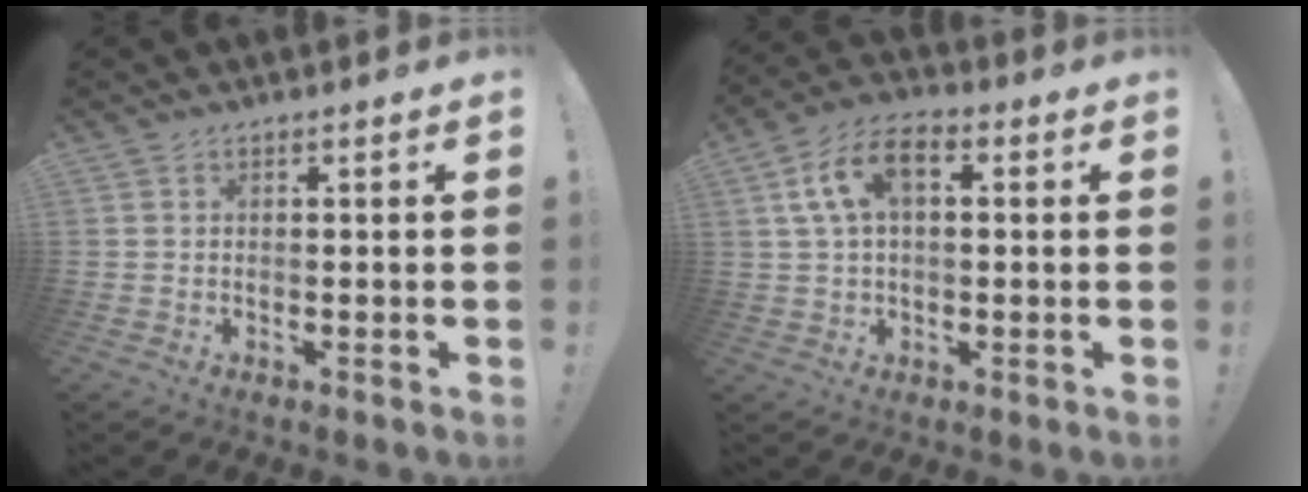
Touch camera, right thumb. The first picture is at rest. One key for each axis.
{"total": 11.1, "fx": 3.1, "fy": 6.4, "fz": 8.5, "tx": -0.158, "ty": 0.007, "tz": 0.058}